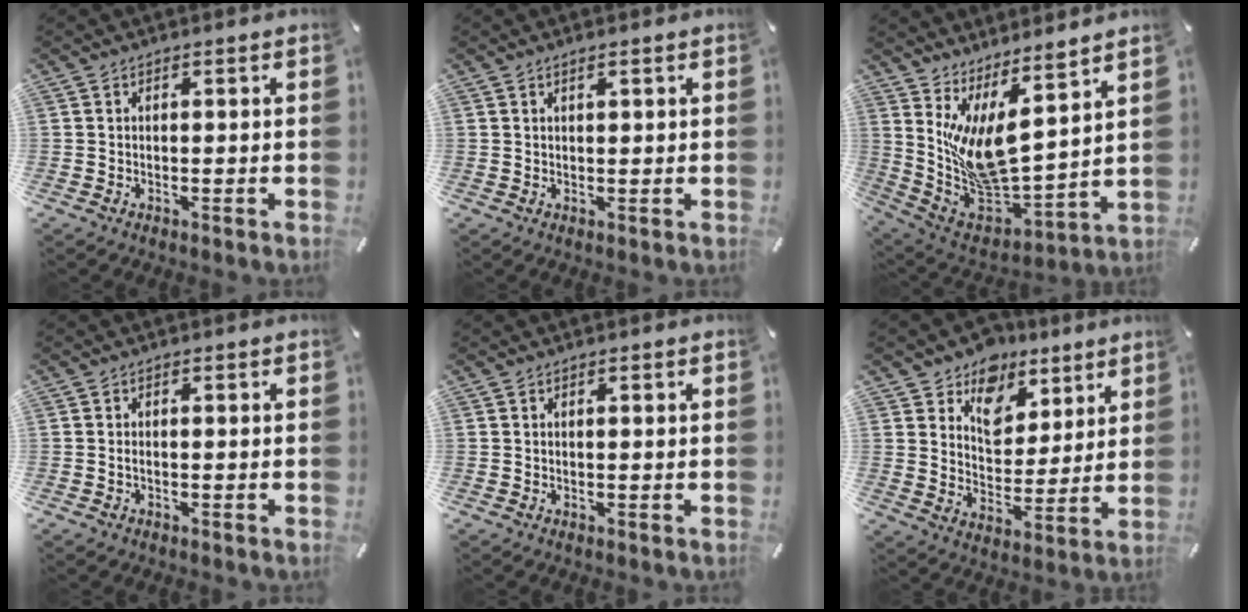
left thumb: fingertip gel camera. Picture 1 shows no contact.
{"total": 0.9, "force": [0.5, 0.3, 0.7], "torque": [-0.014, 0.001, 0.009]}
{"total": 12.1, "force": [5.6, 5.2, 9.4], "torque": [-0.209, -0.090, 0.103]}
{"total": 0.9, "force": [-0.3, 0.5, 0.6], "torque": [-0.013, 0.000, -0.007]}
{"total": 0.0}
{"total": 10.0, "force": [6.2, 7.5, 2.3], "torque": [-0.041, -0.055, 0.114]}